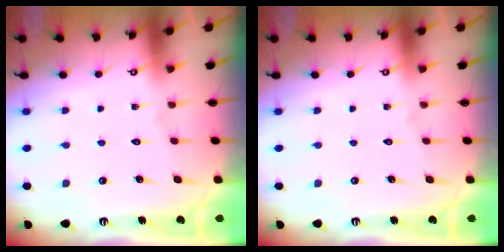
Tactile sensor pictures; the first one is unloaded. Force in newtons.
{"total": 0.0}